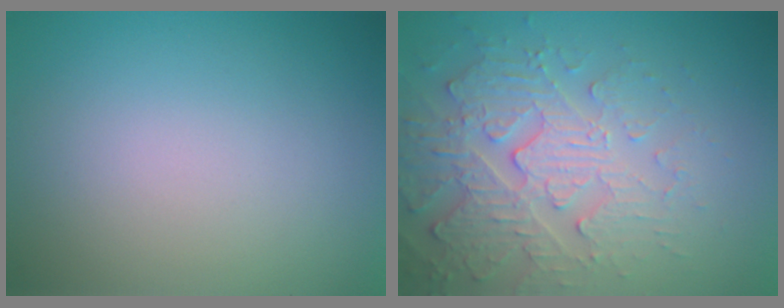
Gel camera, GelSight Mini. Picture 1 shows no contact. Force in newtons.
{"total": 4.4, "press": 4.4, "slide": 0.5}